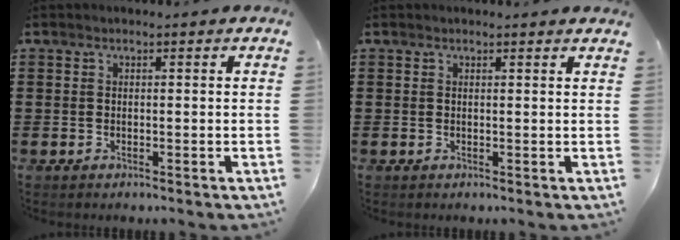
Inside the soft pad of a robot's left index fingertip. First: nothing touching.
{"total": 0.7, "force": [0.6, -0.1, 0.3], "torque": [-0.007, -0.002, 0.013]}